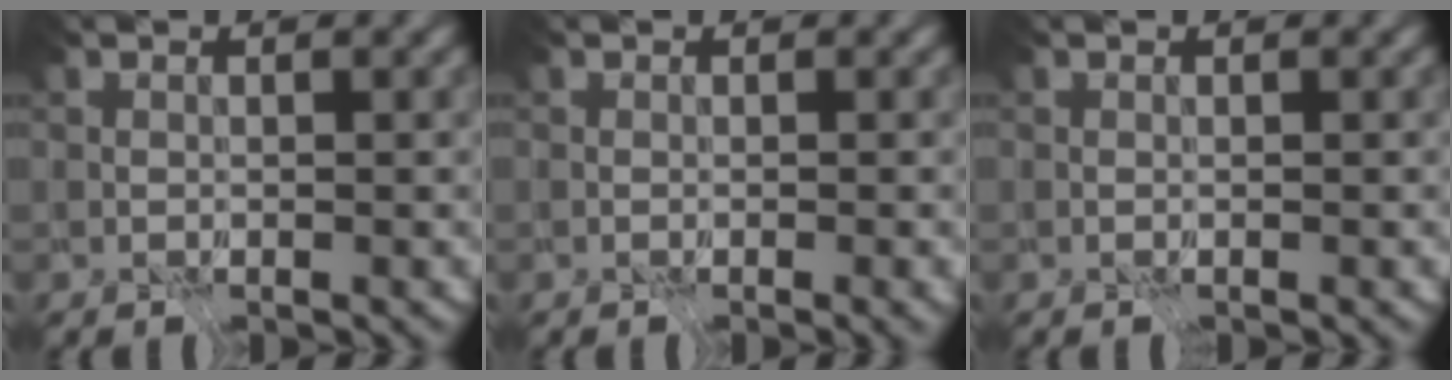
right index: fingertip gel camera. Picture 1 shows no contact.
{"total": 0.9, "force": [-0.5, 0.0, 0.7], "torque": [0.006, -0.007, -0.007]}
{"total": 0.0}